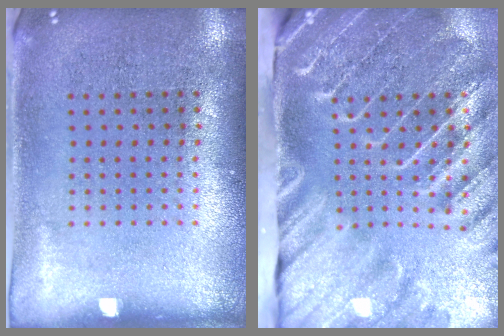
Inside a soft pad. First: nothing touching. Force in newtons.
{"total": 4.4, "press": 3.4, "slide": 2.8}